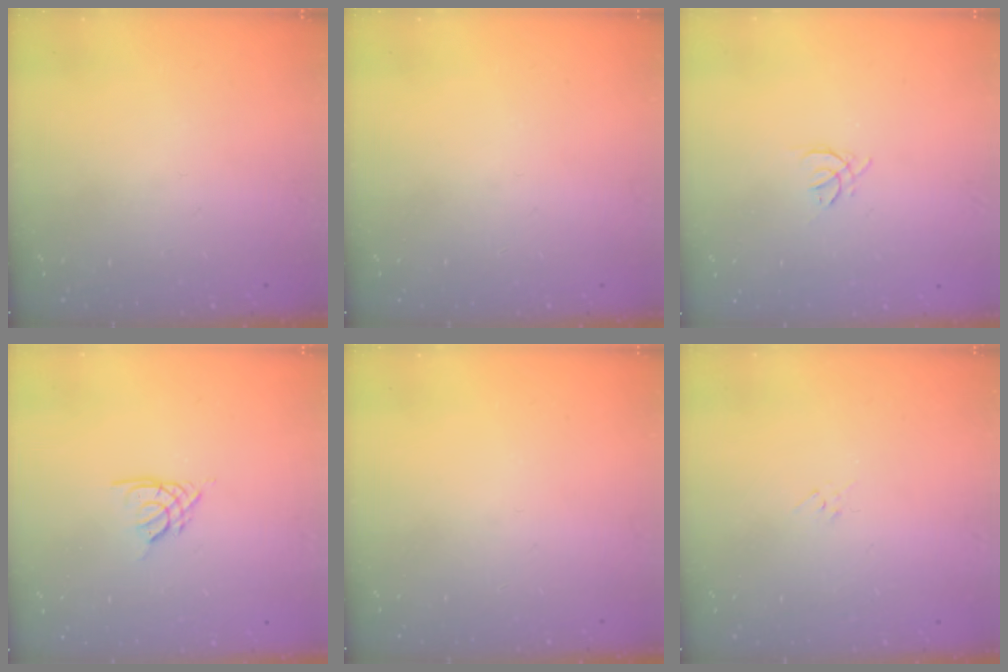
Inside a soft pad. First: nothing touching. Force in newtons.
{"total": 0.0}
{"total": 1.5, "press": 1.4, "slide": 0.6}
{"total": 2.6, "press": 2.6, "slide": 0.6}
{"total": 0.0}
{"total": 2.9, "press": 2.9, "slide": 0.6}